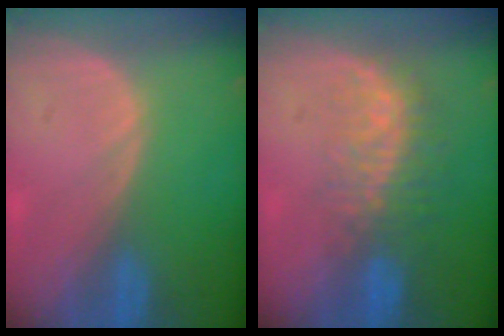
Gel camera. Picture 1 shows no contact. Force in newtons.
{"total": 8.3, "press": 6.9, "slide": 4.5}